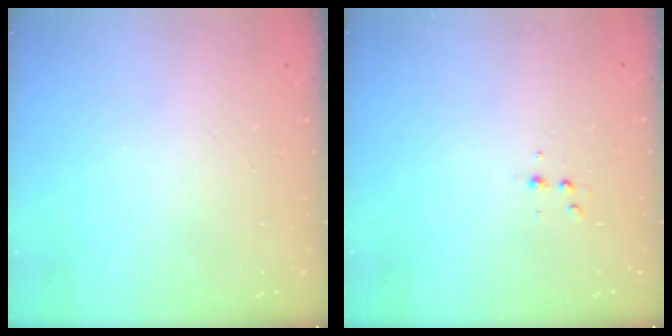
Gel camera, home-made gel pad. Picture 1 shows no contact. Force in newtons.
{"total": 3.7, "press": 3.5, "slide": 1.1}